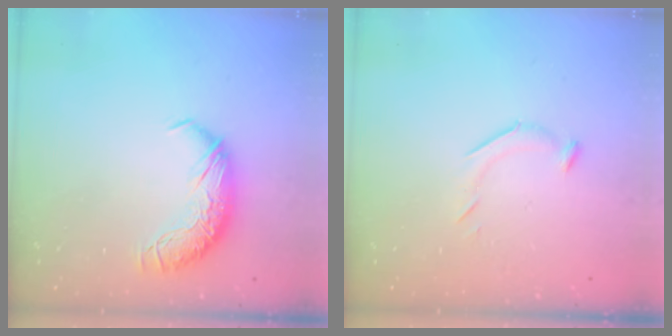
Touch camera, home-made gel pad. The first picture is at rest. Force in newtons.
{"total": 6.0, "press": 5.9, "slide": 1.1}